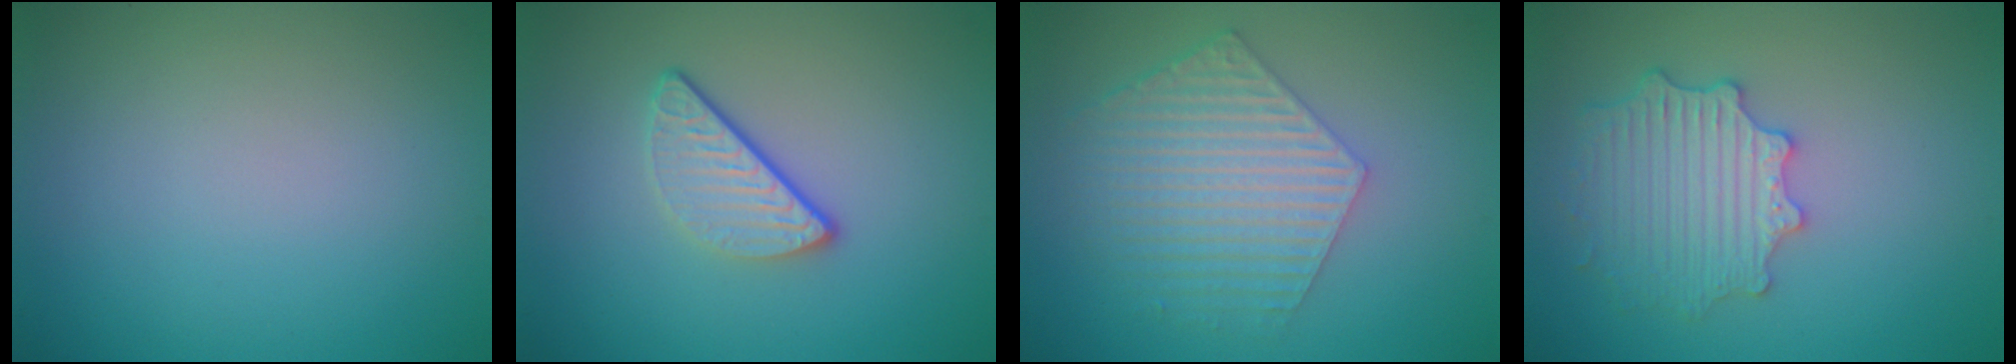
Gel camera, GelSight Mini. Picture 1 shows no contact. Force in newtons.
{"total": 3.2, "press": 2.4, "slide": 2.1}
{"total": 5.7, "press": 4.3, "slide": 3.8}
{"total": 4.5, "press": 4.1, "slide": 1.7}